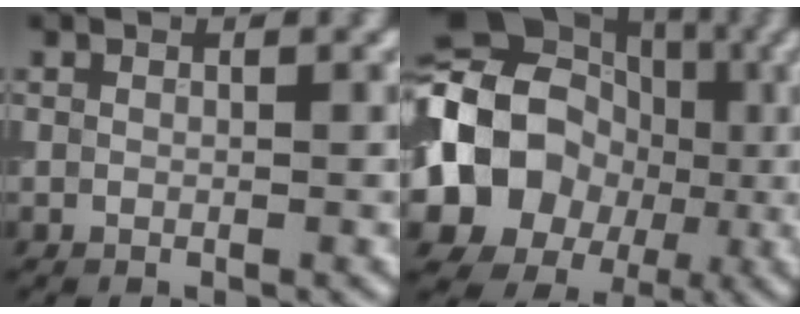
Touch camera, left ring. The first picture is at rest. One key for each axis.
{"total": 11.6, "fx": -1.0, "fy": 9.9, "fz": 6.1, "tx": -0.102, "ty": -0.010, "tz": -0.029}